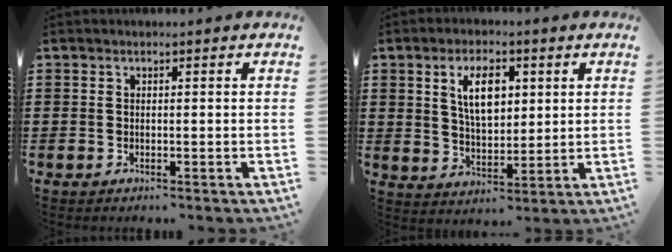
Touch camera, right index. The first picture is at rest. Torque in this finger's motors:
{"motor_torque": [0.45, 0.35, 0.23, 0.12]}